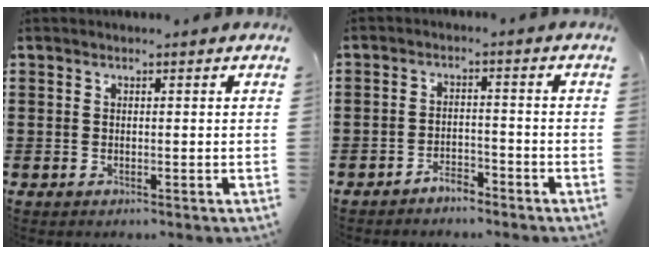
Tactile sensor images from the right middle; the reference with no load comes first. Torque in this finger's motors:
{"motor_torque": [0.64, -0.19, 0.00, 0.00]}